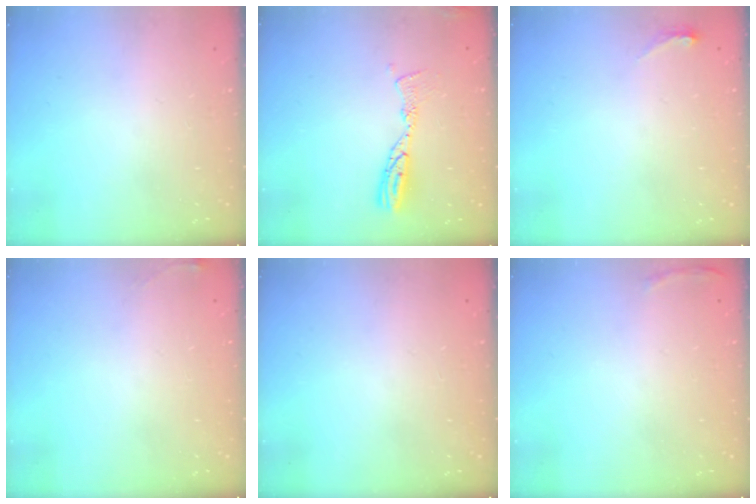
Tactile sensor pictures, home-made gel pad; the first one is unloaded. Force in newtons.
{"total": 9.7, "press": 9.7, "slide": 0.9}
{"total": 3.7, "press": 3.4, "slide": 1.5}
{"total": 3.7, "press": 3.7, "slide": 0.5}
{"total": 0.0}
{"total": 5.2, "press": 5.1, "slide": 1.2}